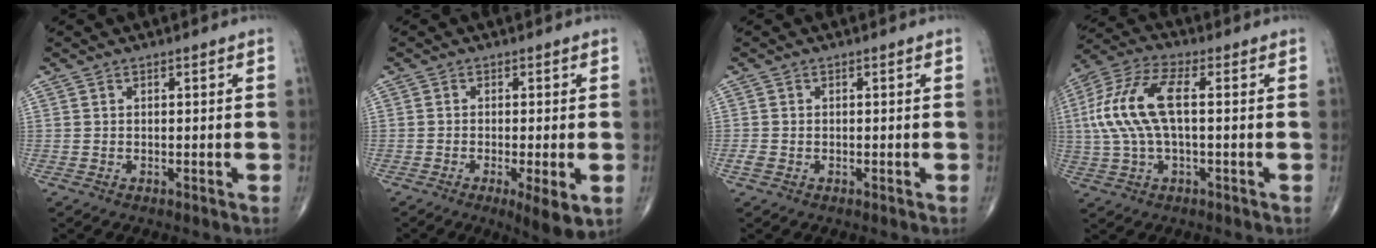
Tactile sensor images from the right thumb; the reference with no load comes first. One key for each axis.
{"total": 6.5, "fx": -2.1, "fy": 1.3, "fz": 6.0, "tx": -0.095, "ty": -0.017, "tz": -0.033}
{"total": 1.2, "fx": -0.4, "fy": 0.8, "fz": 0.7, "tx": -0.024, "ty": -0.001, "tz": -0.009}
{"total": 13.6, "fx": 1.0, "fy": 5.7, "fz": 12.3, "tx": -0.282, "ty": 0.030, "tz": 0.018}